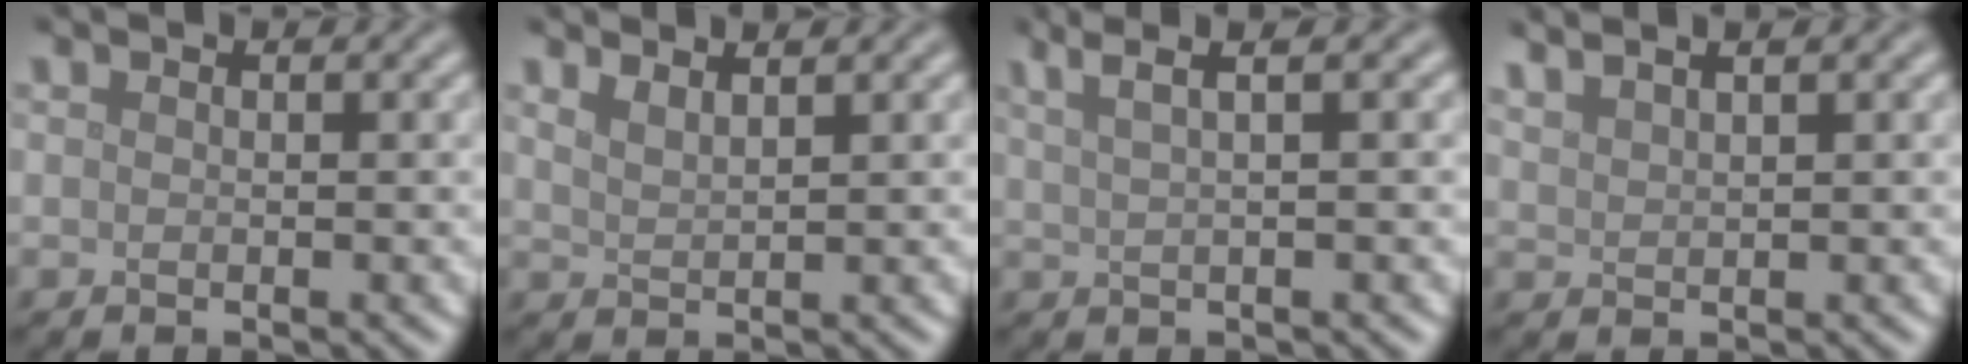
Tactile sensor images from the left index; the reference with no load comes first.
{"total": 1.9, "force": [1.5, 0.5, 0.9], "torque": [-0.010, 0.005, 0.022]}
{"total": 5.0, "force": [3.2, 1.5, 3.5], "torque": [-0.047, 0.022, 0.022]}
{"total": 3.8, "force": [2.8, 1.2, 2.1], "torque": [-0.014, 0.023, 0.023]}